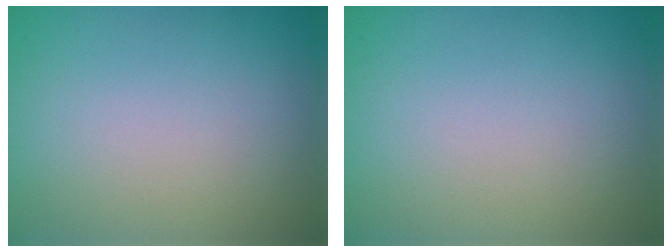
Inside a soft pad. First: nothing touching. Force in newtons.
{"total": 0.0}